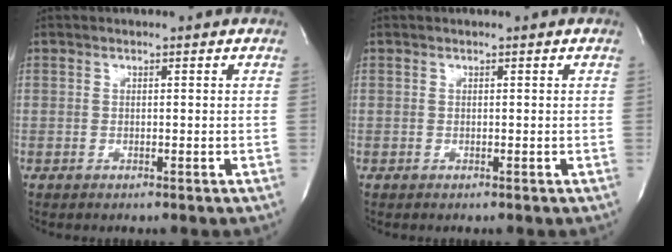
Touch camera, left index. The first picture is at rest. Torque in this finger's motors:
{"motor_torque": [0.00, -0.09, 0.00, -0.01]}